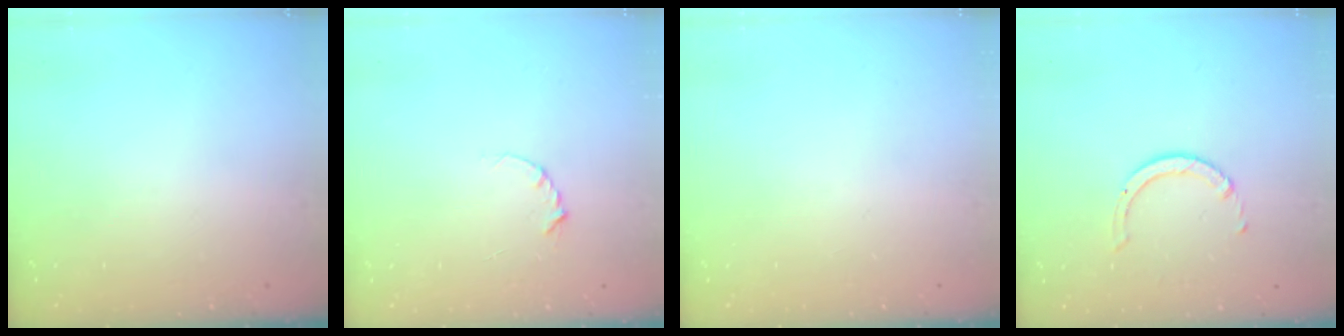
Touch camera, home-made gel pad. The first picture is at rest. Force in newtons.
{"total": 2.9, "press": 2.9, "slide": 0.3}
{"total": 0.0}
{"total": 2.3, "press": 2.3, "slide": 0.3}